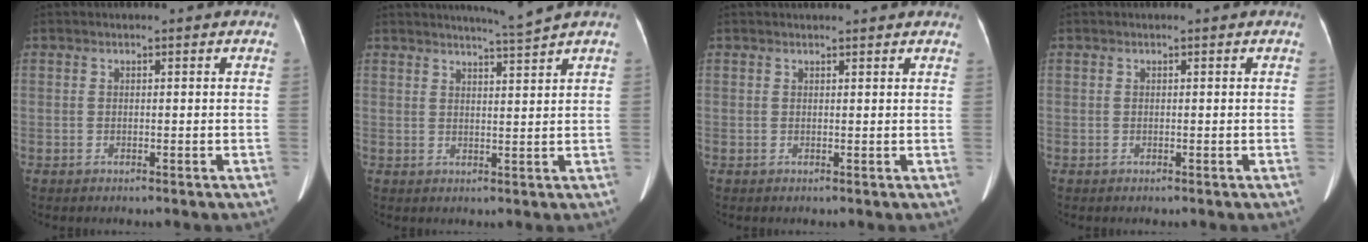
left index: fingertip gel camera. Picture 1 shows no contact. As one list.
[{"total": 3.6, "force": [3.0, -1.8, 0.6], "torque": [-0.014, -0.018, 0.053]}, {"total": 4.9, "force": [4.6, 0.4, 1.7], "torque": [-0.024, 0.022, 0.046]}, {"total": 0.0}]